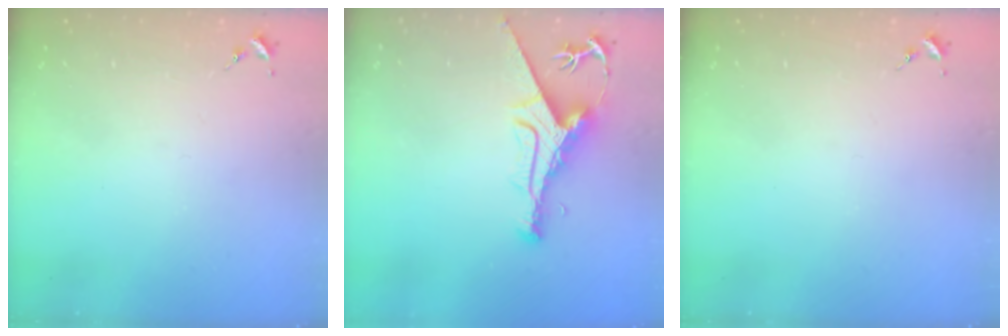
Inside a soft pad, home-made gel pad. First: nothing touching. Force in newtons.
{"total": 9.9, "press": 9.8, "slide": 1.3}
{"total": 0.0}